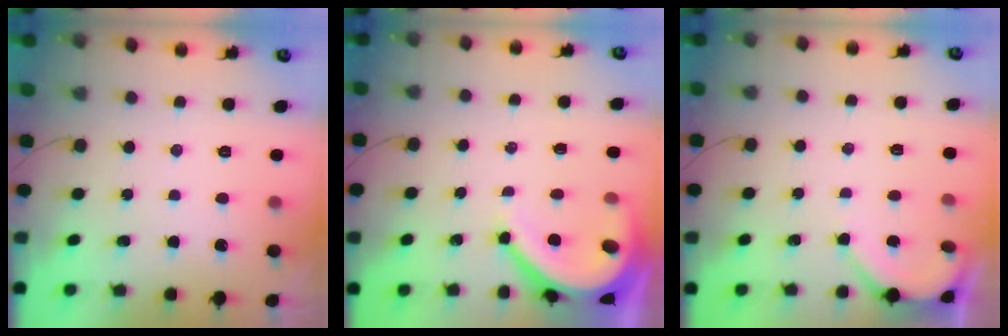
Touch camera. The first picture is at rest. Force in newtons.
{"total": 8.8, "press": 8.7, "slide": 1.2}
{"total": 3.2, "press": 3.2, "slide": 0.4}